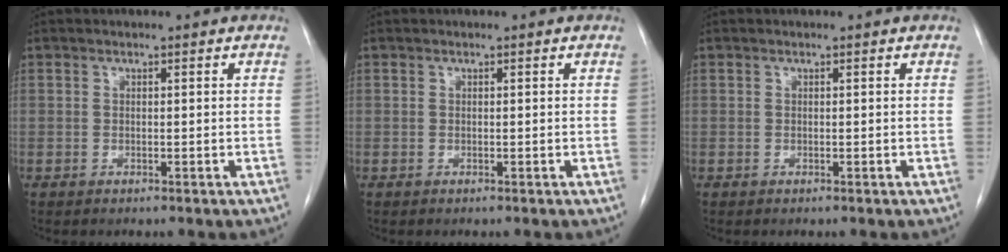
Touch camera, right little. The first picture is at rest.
{"total": 0.0}
{"total": 0.0}